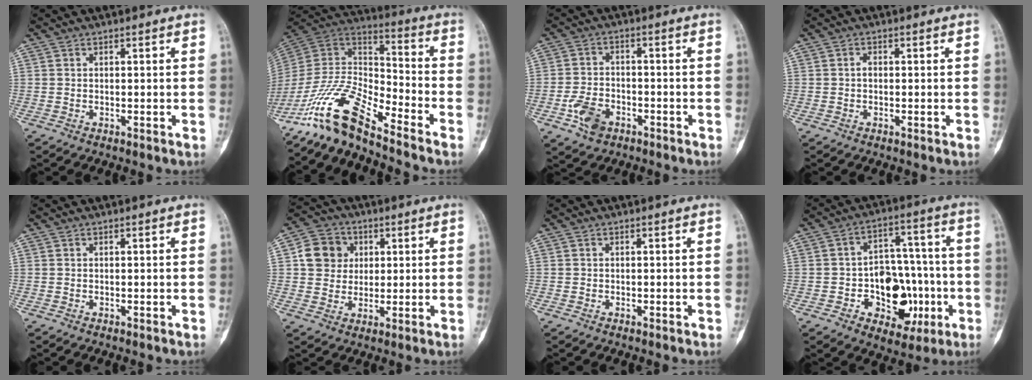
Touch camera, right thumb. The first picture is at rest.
{"total": 14.8, "force": [-12.1, 3.2, 7.9], "torque": [-0.151, 0.084, -0.237]}
{"total": 6.4, "force": [-3.2, 4.3, 3.6], "torque": [-0.063, 0.018, -0.055]}
{"total": 1.0, "force": [-0.2, 0.6, 0.7], "torque": [-0.008, 0.003, -0.006]}
{"total": 0.0}
{"total": 8.4, "force": [1.7, 7.6, 3.1], "torque": [-0.025, 0.000, 0.024]}
{"total": 0.0}
{"total": 16.2, "force": [-4.4, 11.1, 10.9], "torque": [-0.103, 0.041, -0.058]}